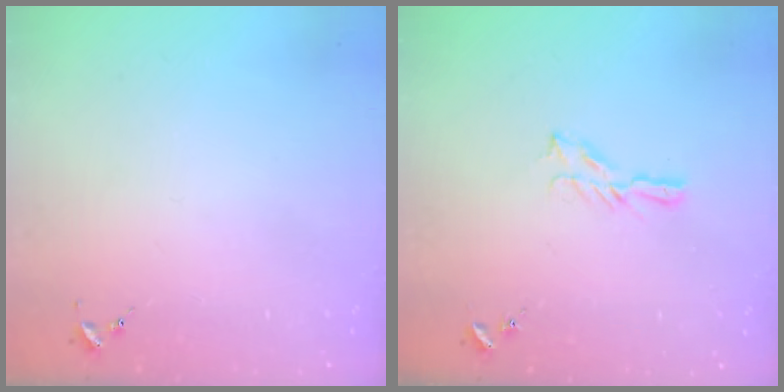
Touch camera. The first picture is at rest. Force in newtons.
{"total": 5.1, "press": 5.1, "slide": 0.5}